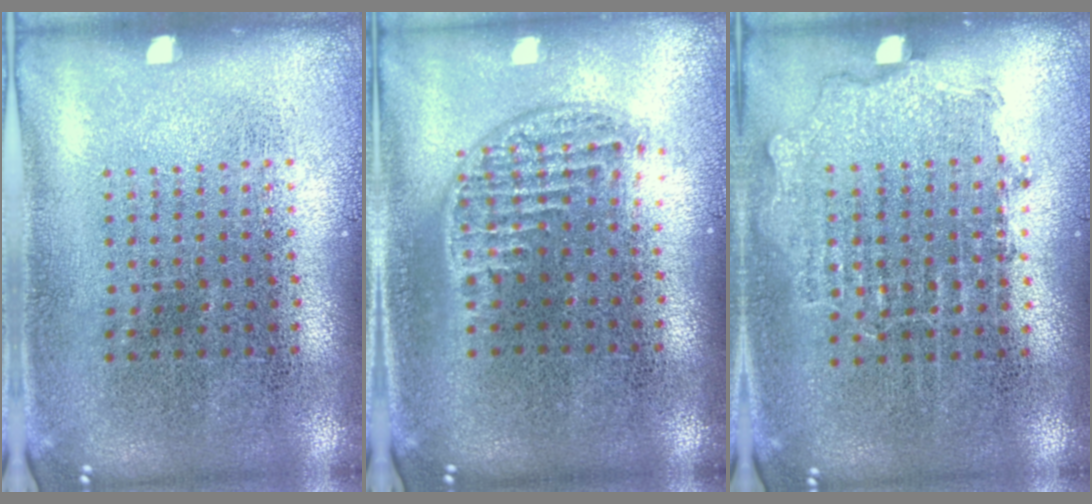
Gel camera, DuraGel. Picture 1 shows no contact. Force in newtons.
{"total": 1.2, "press": 1.0, "slide": 0.6}
{"total": 0.9, "press": 0.9, "slide": 0.3}